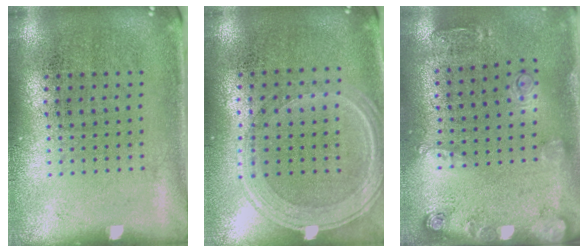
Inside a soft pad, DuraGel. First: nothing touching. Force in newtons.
{"total": 1.3, "press": 1.2, "slide": 0.5}
{"total": 1.8, "press": 1.4, "slide": 1.1}